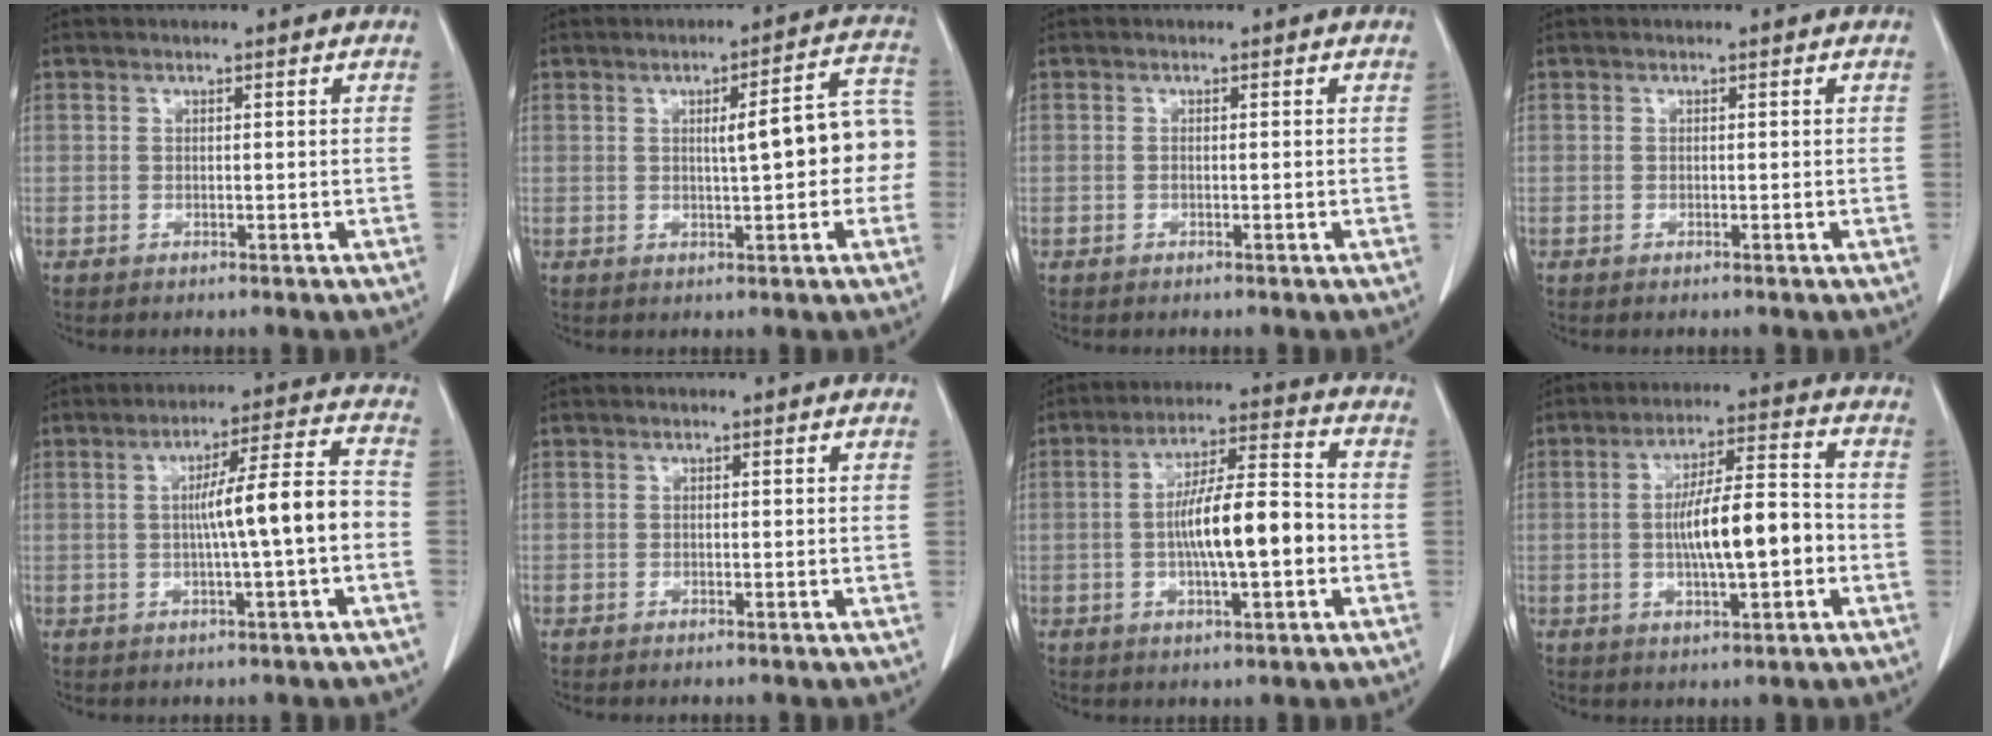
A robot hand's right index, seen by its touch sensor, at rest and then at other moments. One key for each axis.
{"total": 9.3, "fx": 0.0, "fy": 1.8, "fz": 9.1, "tx": -0.112, "ty": 0.035, "tz": 0.000}
{"total": 0.0}
{"total": 0.0}
{"total": 9.5, "fx": -1.2, "fy": -0.1, "fz": 9.4, "tx": -0.144, "ty": 0.019, "tz": -0.020}
{"total": 0.0}
{"total": 11.9, "fx": -1.9, "fy": 2.2, "fz": 11.6, "tx": -0.207, "ty": 0.015, "tz": -0.032}
{"total": 10.9, "fx": -1.7, "fy": 2.1, "fz": 10.5, "tx": -0.188, "ty": 0.014, "tz": -0.026}